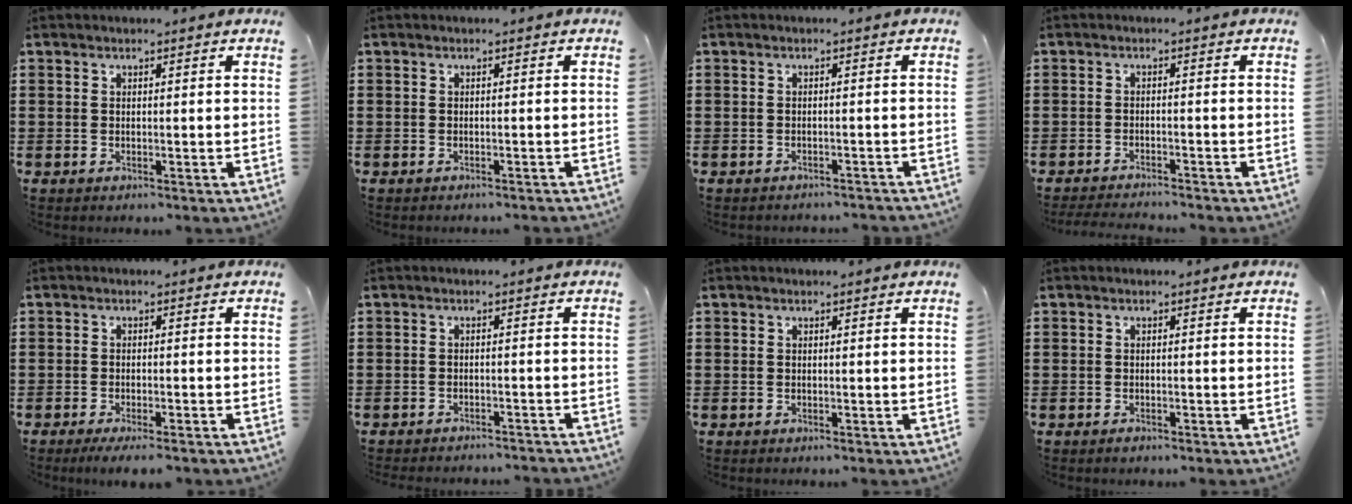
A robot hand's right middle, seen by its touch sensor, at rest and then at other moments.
{"total": 0.6, "force": [-0.5, -0.1, 0.1], "torque": [-0.004, -0.003, -0.010]}
{"total": 1.2, "force": [-1.2, 0.0, 0.0], "torque": [-0.006, 0.000, -0.024]}
{"total": 2.4, "force": [-2.3, 0.0, 0.2], "torque": [-0.008, -0.002, -0.048]}
{"total": 2.1, "force": [-1.8, 0.0, 1.0], "torque": [-0.025, -0.003, -0.036]}
{"total": 1.8, "force": [-1.8, 0.0, 0.0], "torque": [-0.006, 0.000, -0.038]}
{"total": 0.0}
{"total": 0.7, "force": [-0.6, 0.2, 0.2], "torque": [-0.005, -0.002, -0.012]}